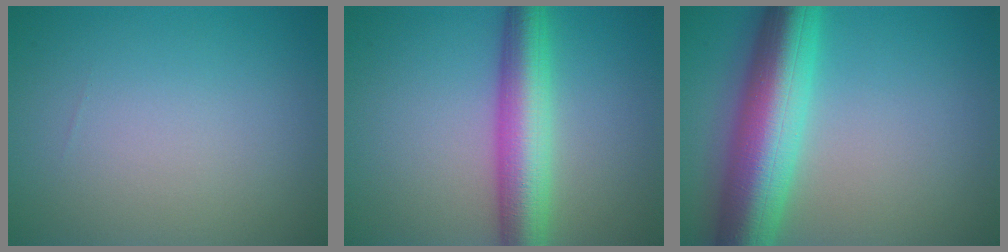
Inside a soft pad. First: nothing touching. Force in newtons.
{"total": 6.5, "press": 6.5, "slide": 0.2}
{"total": 10.1, "press": 10.1, "slide": 0.3}